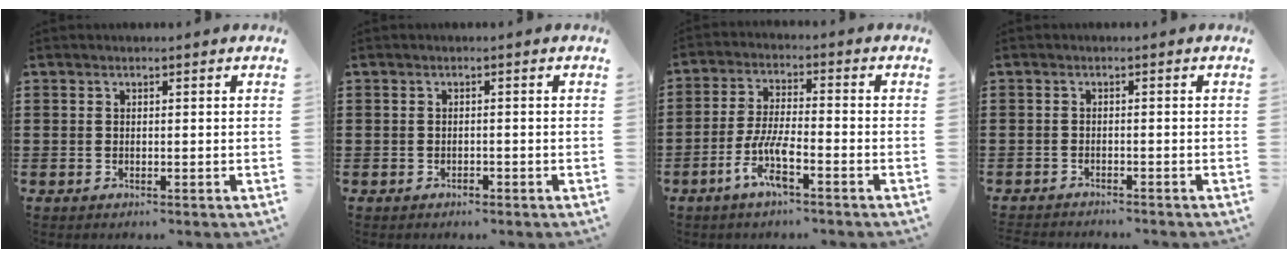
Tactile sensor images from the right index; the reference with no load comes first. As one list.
[{"total": 0.8, "force": [-0.7, 0.2, 0.2], "torque": [-0.007, -0.003, -0.014]}, {"total": 7.1, "force": [-3.8, 1.3, 5.8], "torque": [-0.135, -0.011, -0.077]}, {"total": 1.2, "force": [-1.2, -0.1, 0.0], "torque": [-0.002, 0.000, -0.024]}]